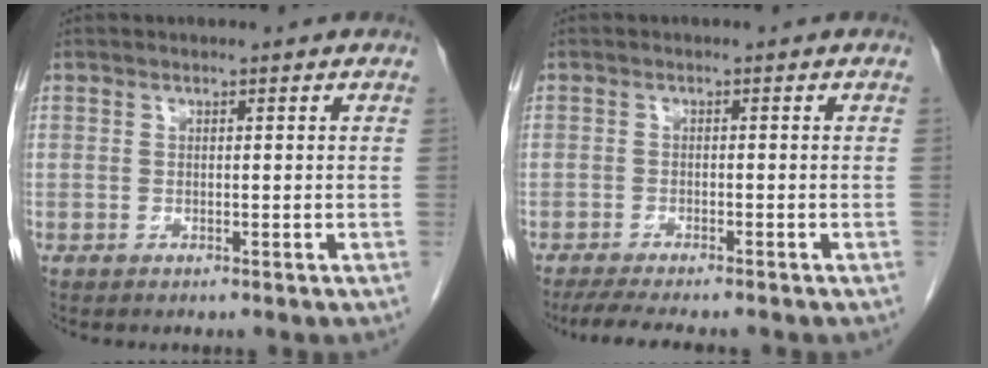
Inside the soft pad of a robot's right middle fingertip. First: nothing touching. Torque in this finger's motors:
{"motor_torque": [0.21, -0.19, 0.03, 0.01]}